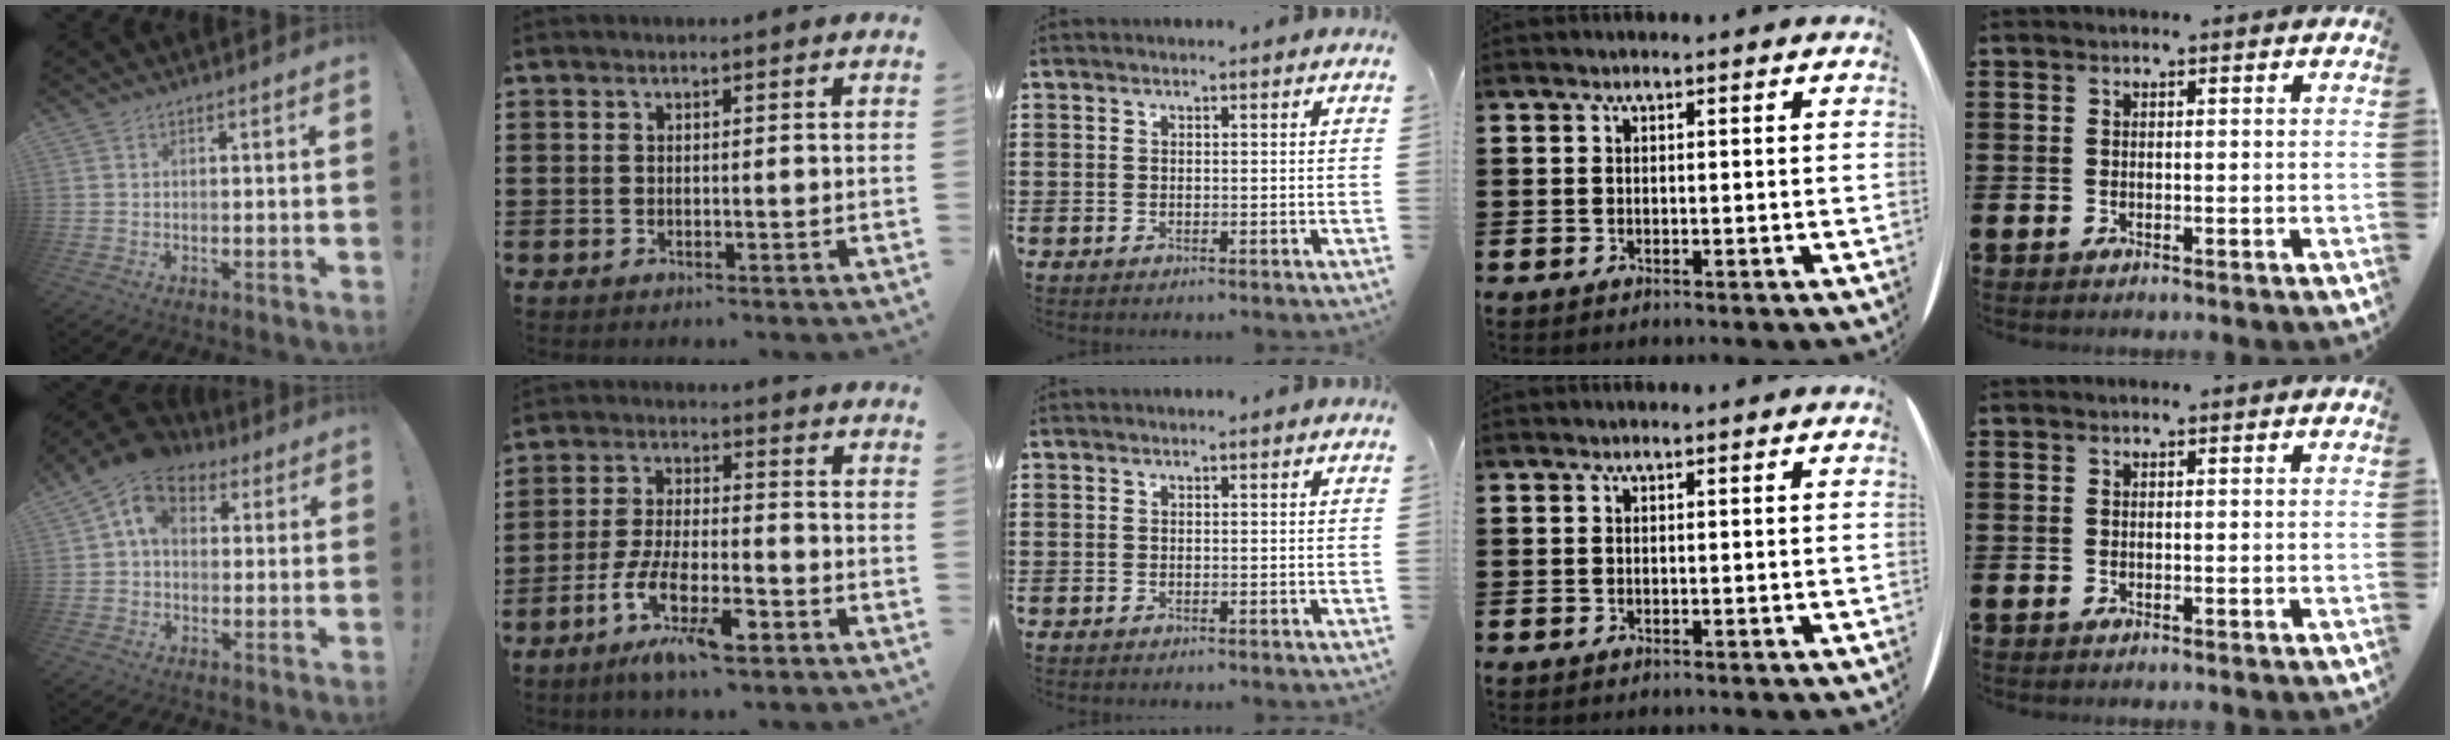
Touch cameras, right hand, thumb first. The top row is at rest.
{"thumb": {"total": 10.2, "force": [3.8, 7.4, 5.9], "torque": [-0.105, -0.002, 0.074]}, "index": {"total": 10.9, "force": [-6.2, 3.1, 8.4], "torque": [-0.177, -0.001, -0.117]}}